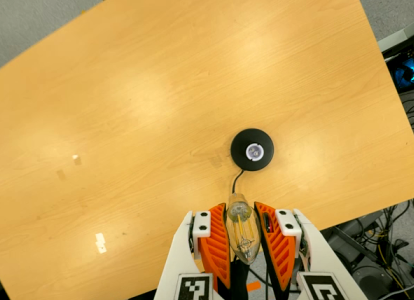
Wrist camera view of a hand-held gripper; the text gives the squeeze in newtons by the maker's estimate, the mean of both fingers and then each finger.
{"total": 22.4, "left": 24.5, "right": 20.4}